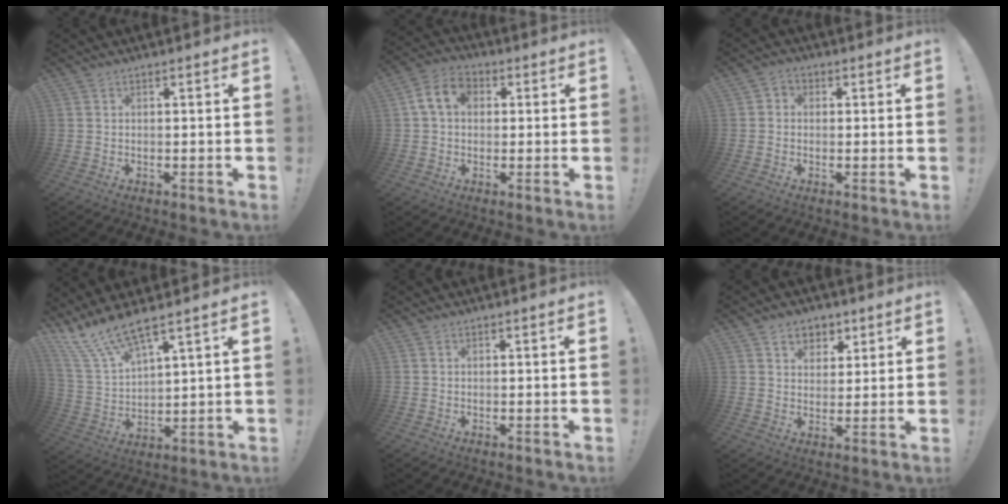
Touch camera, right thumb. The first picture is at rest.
{"total": 9.2, "force": [2.0, 6.8, 5.9], "torque": [-0.101, 0.013, 0.040]}
{"total": 2.7, "force": [-0.6, 2.2, 1.4], "torque": [-0.018, 0.007, -0.011]}
{"total": 11.2, "force": [9.6, 1.7, 5.5], "torque": [-0.120, -0.063, 0.173]}
{"total": 0.0}
{"total": 6.7, "force": [3.7, 5.4, 1.7], "torque": [-0.010, -0.027, 0.069]}